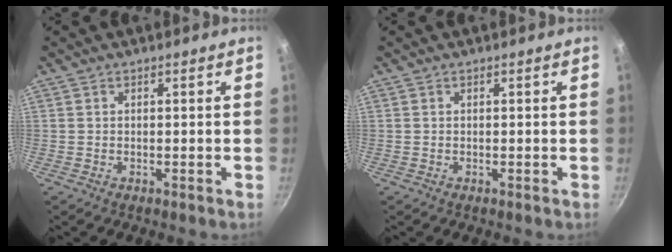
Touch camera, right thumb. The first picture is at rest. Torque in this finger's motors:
{"motor_torque": [0.00, 0.00, 0.00, 0.00, 0.00]}